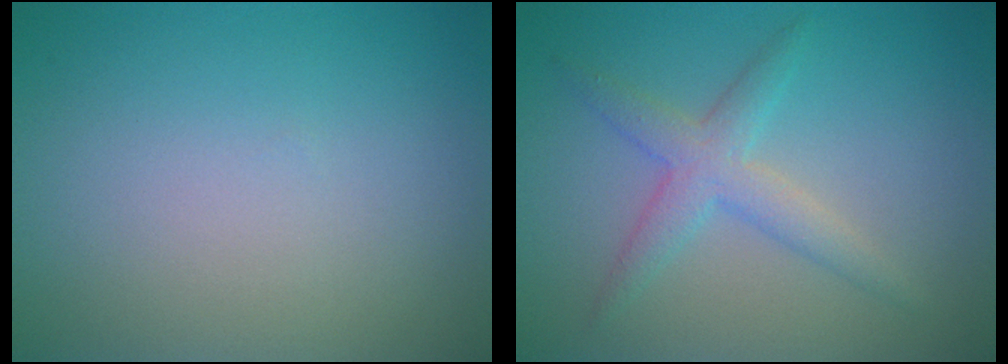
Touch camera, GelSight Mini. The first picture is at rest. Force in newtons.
{"total": 3.0, "press": 3.0, "slide": 0.1}